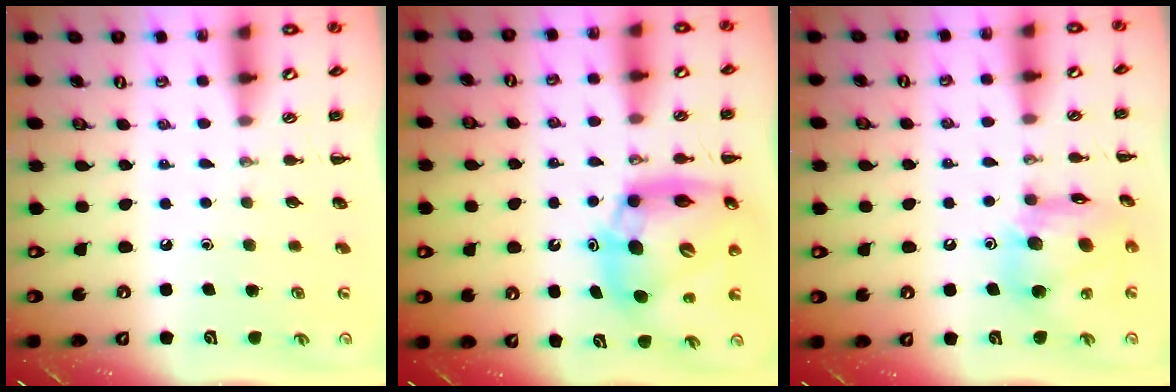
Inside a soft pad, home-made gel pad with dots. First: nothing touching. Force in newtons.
{"total": 15.5, "press": 14.8, "slide": 4.5}
{"total": 15.5, "press": 15.3, "slide": 2.3}